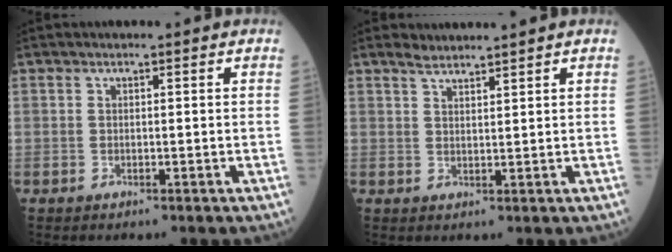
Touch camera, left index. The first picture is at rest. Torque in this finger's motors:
{"motor_torque": [-0.10, -0.03, 0.03, -0.01]}